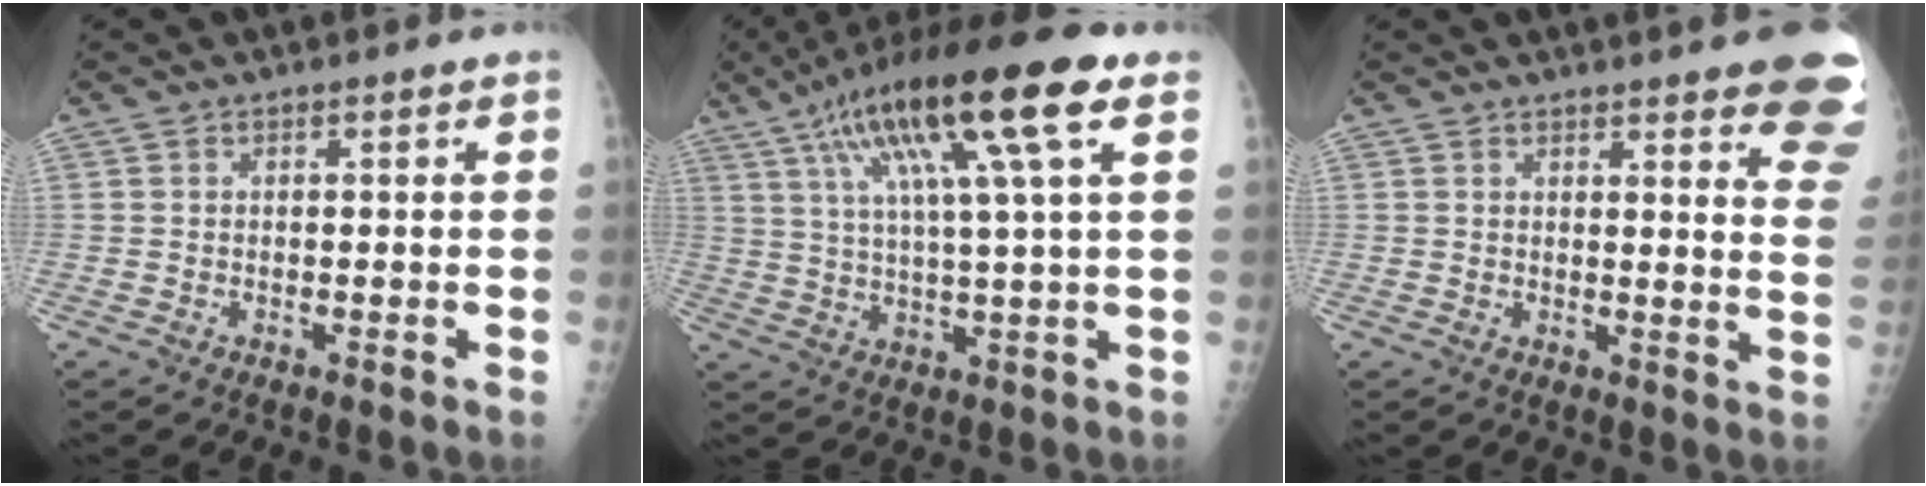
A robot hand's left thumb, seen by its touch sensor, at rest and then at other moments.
{"total": 19.3, "force": [8.6, 2.8, 17.1], "torque": [-0.298, 0.005, 0.138]}
{"total": 15.8, "force": [11.5, 3.3, 10.4], "torque": [-0.101, -0.054, 0.117]}